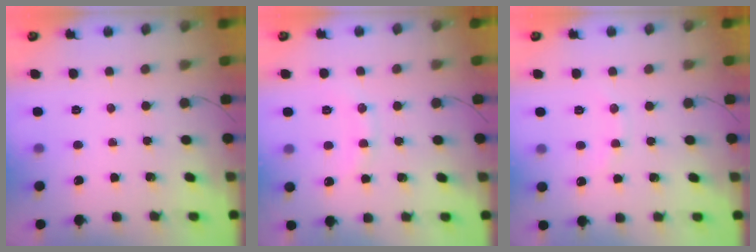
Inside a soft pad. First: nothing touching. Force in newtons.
{"total": 8.8, "press": 8.7, "slide": 1.2}
{"total": 5.1, "press": 4.9, "slide": 1.3}